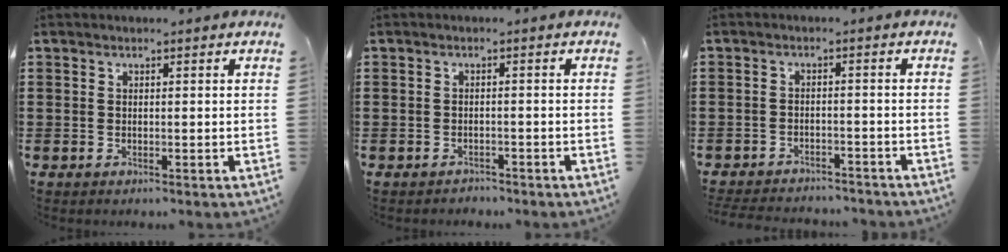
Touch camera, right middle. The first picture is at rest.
{"total": 1.3, "force": [-1.2, 0.4, -0.1], "torque": [-0.003, 0.004, -0.028]}
{"total": 3.2, "force": [-3.1, 0.5, -0.1], "torque": [-0.004, 0.001, -0.068]}